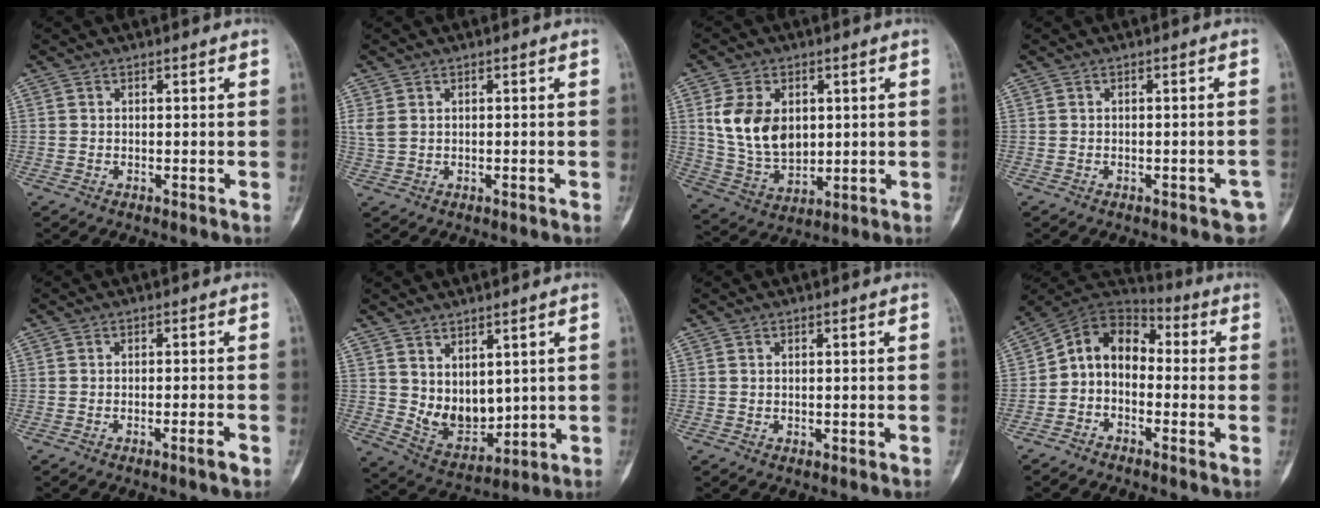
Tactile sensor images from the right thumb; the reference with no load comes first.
{"total": 2.2, "force": [0.3, 1.5, 1.6], "torque": [-0.046, 0.011, 0.014]}
{"total": 12.8, "force": [2.7, 8.8, 8.9], "torque": [-0.138, -0.015, 0.065]}
{"total": 3.7, "force": [-2.3, 1.6, 2.4], "torque": [-0.017, 0.016, -0.024]}
{"total": 2.2, "force": [-1.3, 0.0, 1.7], "torque": [-0.031, 0.003, -0.021]}
{"total": 8.3, "force": [2.5, 5.3, 5.9], "torque": [-0.067, -0.036, 0.071]}
{"total": 0.0}
{"total": 10.3, "force": [-1.3, 7.6, 6.8], "torque": [-0.089, 0.053, -0.041]}